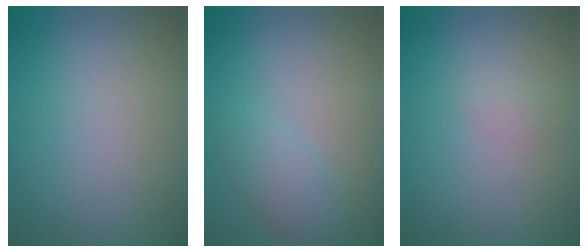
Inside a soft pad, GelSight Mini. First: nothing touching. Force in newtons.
{"total": 2.3, "press": 2.3, "slide": 0.1}
{"total": 0.8, "press": 0.8, "slide": 0.0}